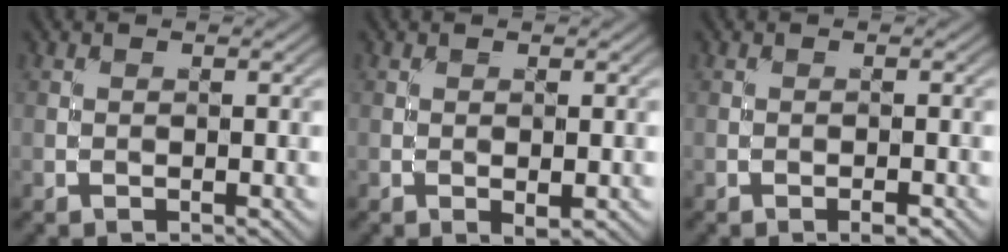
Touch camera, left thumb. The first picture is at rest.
{"total": 1.6, "force": [-0.3, 0.7, 1.4], "torque": [-0.022, -0.002, -0.004]}
{"total": 1.4, "force": [-0.8, 0.5, 1.0], "torque": [-0.015, 0.001, -0.014]}